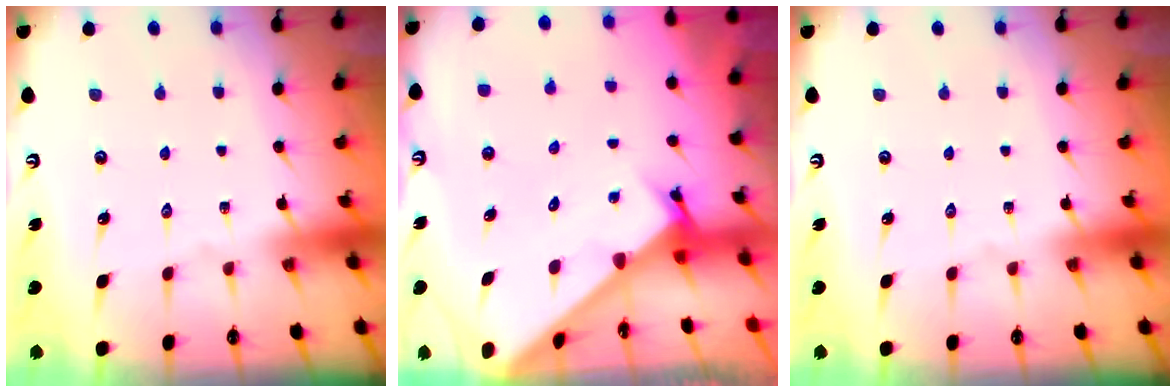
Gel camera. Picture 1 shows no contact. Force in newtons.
{"total": 2.6, "press": 2.6, "slide": 0.3}
{"total": 0.0}